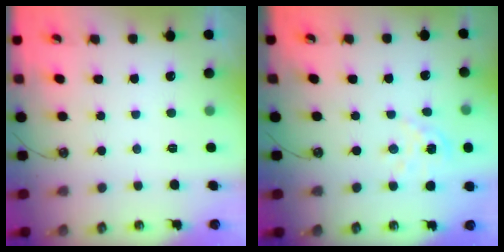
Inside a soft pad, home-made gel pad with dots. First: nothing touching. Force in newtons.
{"total": 3.7, "press": 3.7, "slide": 0.2}